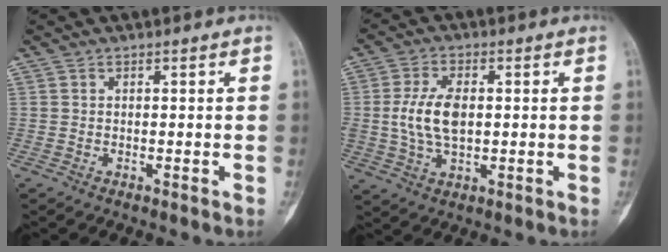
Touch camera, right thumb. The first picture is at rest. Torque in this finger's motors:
{"motor_torque": [0.25, 0.46, 0.87, -0.12, 0.22]}